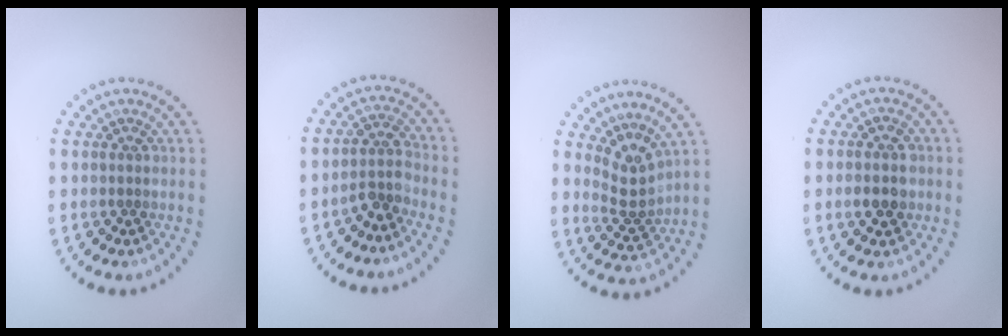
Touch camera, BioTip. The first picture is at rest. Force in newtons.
{"total": 2.5, "press": 1.9, "slide": 1.6}
{"total": 2.9, "press": 2.1, "slide": 2.0}
{"total": 2.5, "press": 2.5, "slide": 0.3}